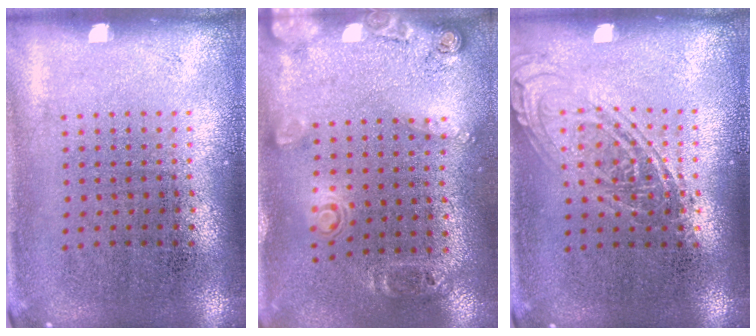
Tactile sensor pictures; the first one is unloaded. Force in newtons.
{"total": 1.8, "press": 1.2, "slide": 1.4}
{"total": 1.2, "press": 1.2, "slide": 0.1}